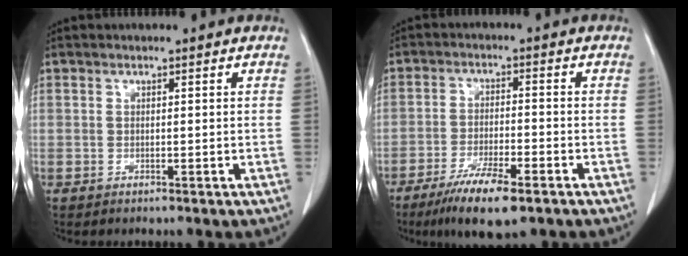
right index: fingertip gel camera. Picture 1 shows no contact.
{"total": 9.6, "force": [-6.3, 1.4, 7.1], "torque": [-0.124, -0.021, -0.103]}